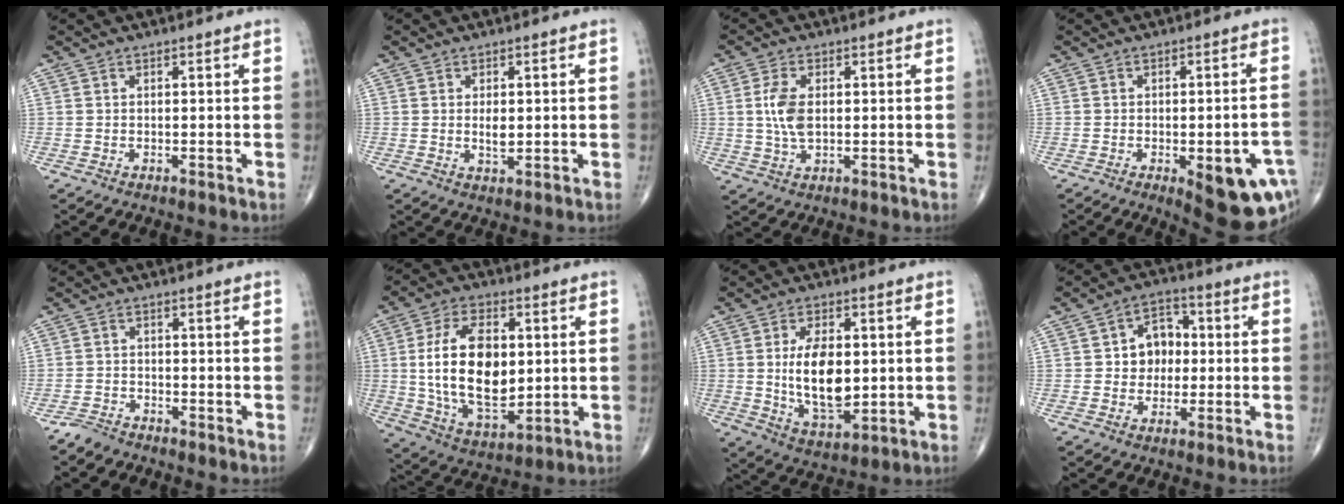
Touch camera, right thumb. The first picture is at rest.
{"total": 2.8, "force": [0.2, 1.4, 2.4], "torque": [-0.035, -0.005, 0.005]}
{"total": 6.0, "force": [0.6, 3.1, 5.1], "torque": [-0.110, -0.003, 0.012]}
{"total": 14.1, "force": [-5.4, 5.4, 11.9], "torque": [-0.099, 0.021, -0.049]}
{"total": 2.5, "force": [-2.4, 0.9, 0.1], "torque": [-0.004, 0.004, -0.049]}
{"total": 18.4, "force": [1.5, 10.3, 15.2], "torque": [-0.258, -0.010, 0.036]}
{"total": 13.1, "force": [0.6, 7.0, 11.0], "torque": [-0.175, -0.014, 0.021]}
{"total": 7.8, "force": [0.4, 6.2, 4.7], "torque": [-0.038, 0.018, -0.001]}